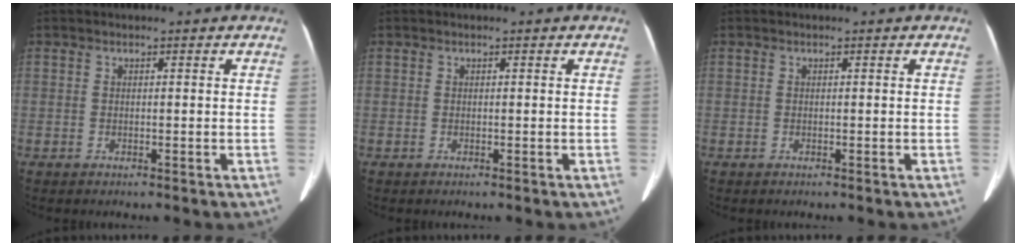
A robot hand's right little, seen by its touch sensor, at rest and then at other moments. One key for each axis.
{"total": 0.0}
{"total": 0.0}